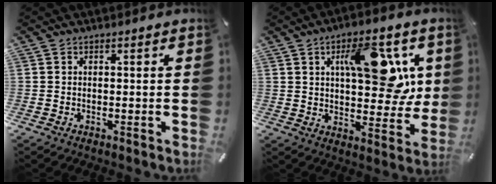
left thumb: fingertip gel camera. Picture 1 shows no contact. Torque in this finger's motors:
{"motor_torque": [1.13, 2.13, 2.06, -0.72, 0.48]}